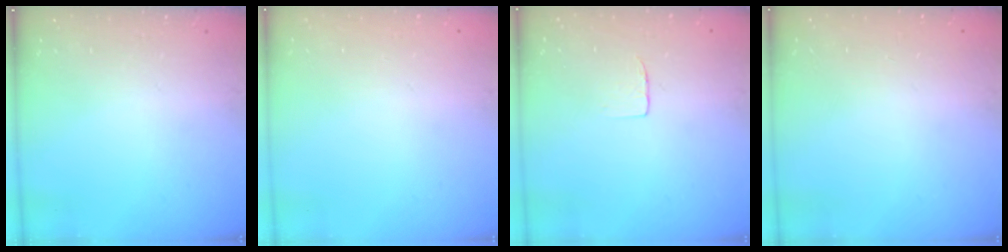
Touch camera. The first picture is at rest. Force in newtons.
{"total": 0.0}
{"total": 3.4, "press": 3.4, "slide": 0.3}
{"total": 0.0}